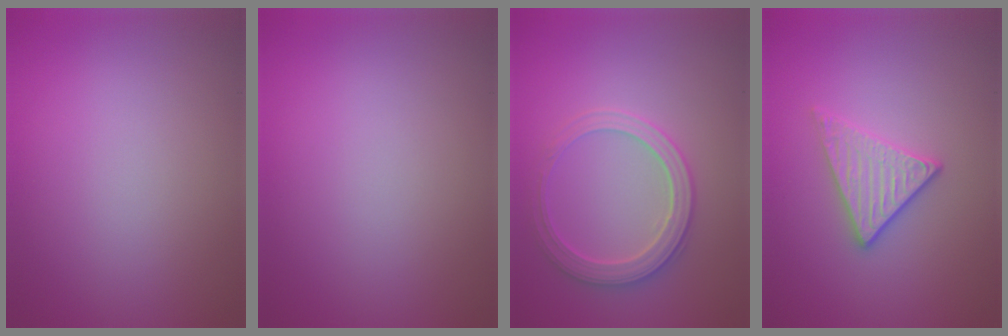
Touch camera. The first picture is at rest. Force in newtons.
{"total": 0.0}
{"total": 3.4, "press": 3.2, "slide": 1.0}
{"total": 2.8, "press": 2.7, "slide": 0.8}